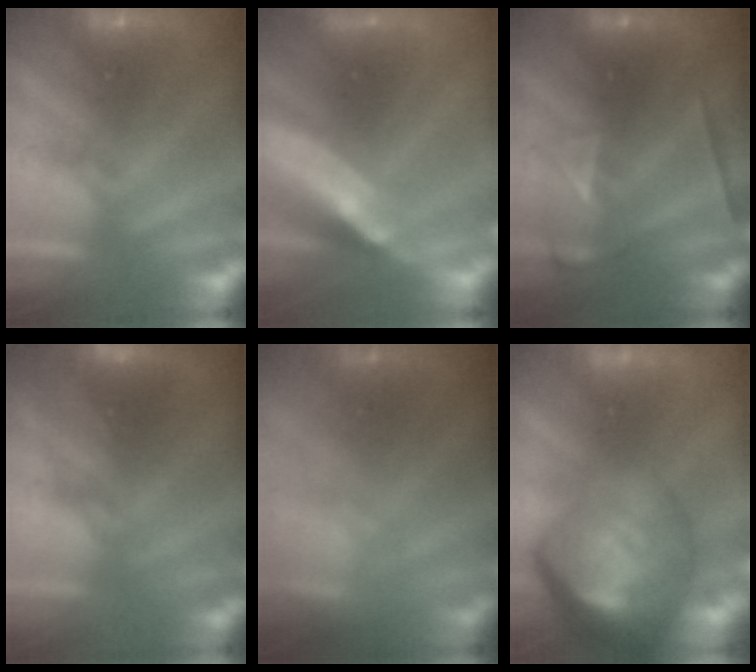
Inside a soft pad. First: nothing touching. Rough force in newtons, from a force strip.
{"total": 5.6}
{"total": 2.1}
{"total": 2.1}
{"total": 7.4}
{"total": 10.3}